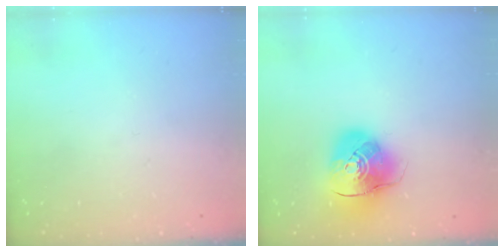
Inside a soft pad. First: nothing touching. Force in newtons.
{"total": 10.9, "press": 10.7, "slide": 1.8}